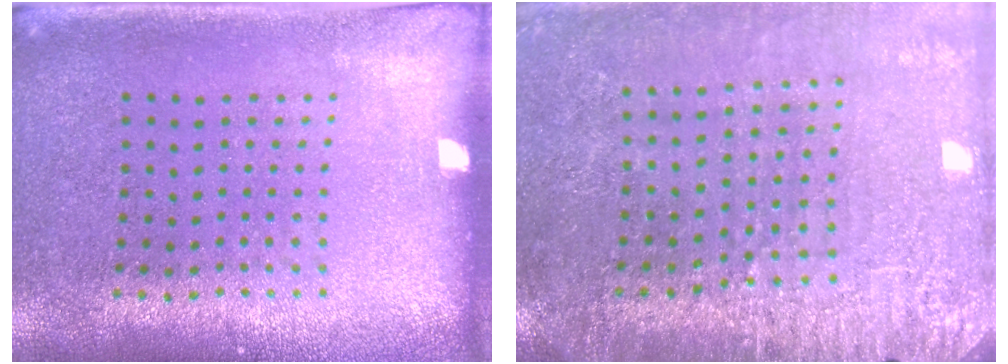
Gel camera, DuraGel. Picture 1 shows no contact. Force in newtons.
{"total": 2.9, "press": 2.9, "slide": 0.4}